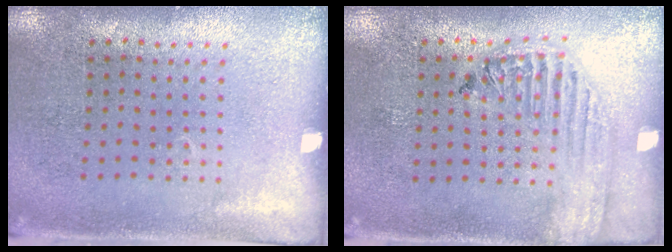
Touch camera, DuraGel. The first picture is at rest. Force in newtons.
{"total": 1.7, "press": 1.6, "slide": 0.6}